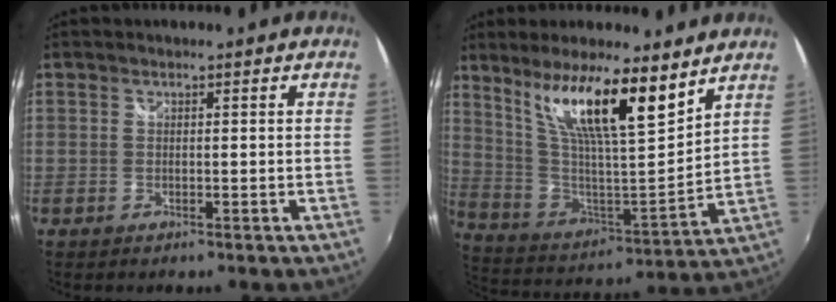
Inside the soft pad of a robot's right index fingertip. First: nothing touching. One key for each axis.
{"total": 18.2, "fx": 11.7, "fy": 3.0, "fz": 13.6, "tx": -0.236, "ty": -0.001, "tz": 0.222}